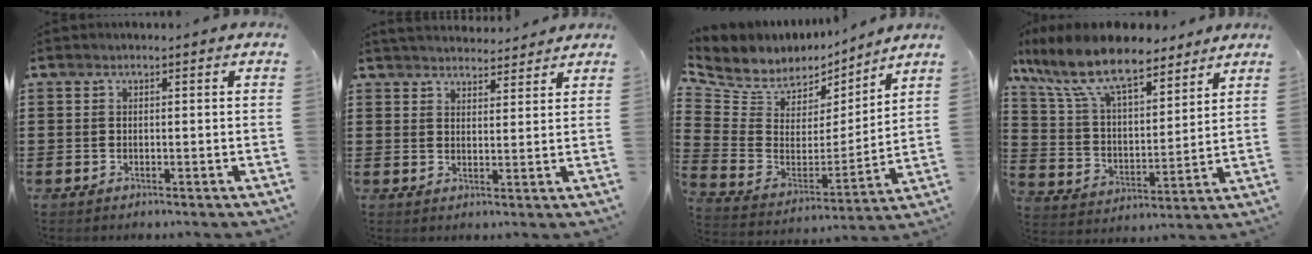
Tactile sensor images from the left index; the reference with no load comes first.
{"total": 3.2, "force": [3.2, 0.3, 0.1], "torque": [-0.012, -0.011, 0.059]}
{"total": 6.8, "force": [5.7, 3.6, 0.8], "torque": [-0.061, -0.046, 0.104]}
{"total": 12.1, "force": [9.4, 3.5, 6.7], "torque": [-0.173, -0.041, 0.166]}